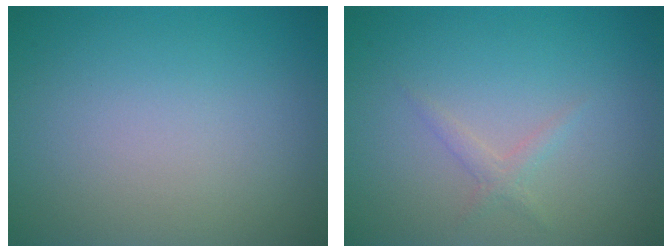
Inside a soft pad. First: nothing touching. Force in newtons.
{"total": 1.1, "press": 1.1, "slide": 0.0}